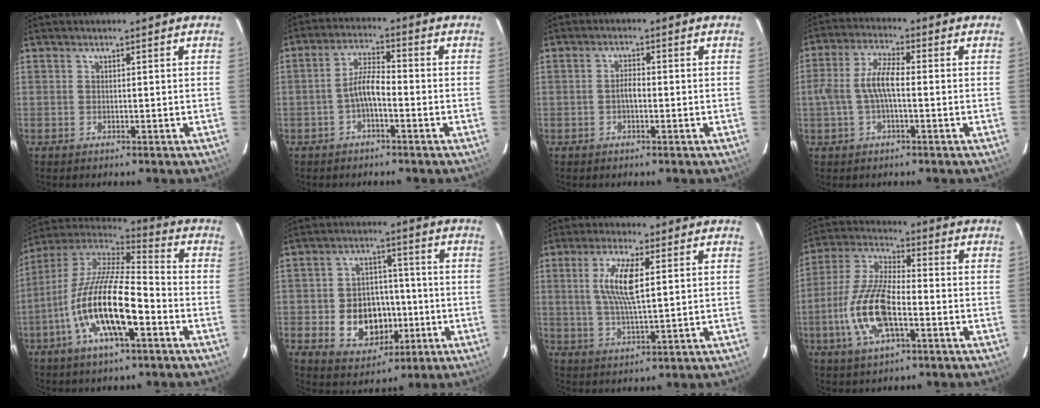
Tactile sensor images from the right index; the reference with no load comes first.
{"total": 4.7, "force": [-2.0, 1.3, 4.1], "torque": [-0.084, 0.014, -0.039]}
{"total": 2.0, "force": [-0.5, 0.8, 1.7], "torque": [-0.034, 0.007, -0.011]}
{"total": 6.9, "force": [-0.9, 2.2, 6.5], "torque": [-0.135, 0.013, -0.016]}
{"total": 19.4, "force": [-6.9, 5.6, 17.2], "torque": [-0.332, -0.019, -0.138]}
{"total": 12.0, "force": [-3.2, 9.3, 6.8], "torque": [-0.151, 0.015, -0.032]}
{"total": 8.6, "force": [2.0, 1.9, 8.2], "torque": [-0.161, 0.003, 0.039]}
{"total": 14.3, "force": [-4.3, 5.3, 12.5], "torque": [-0.268, -0.003, -0.085]}